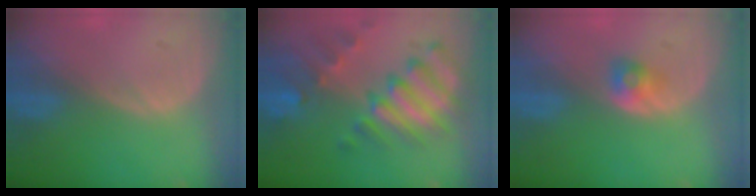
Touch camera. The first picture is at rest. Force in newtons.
{"total": 11.0, "press": 9.4, "slide": 5.7}
{"total": 2.5, "press": 2.3, "slide": 1.1}